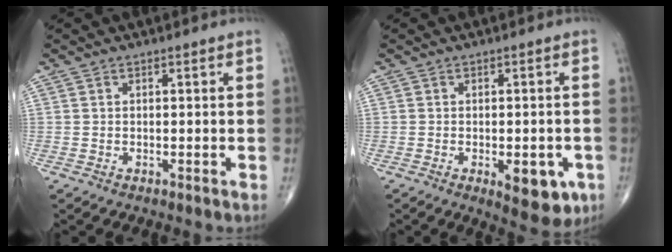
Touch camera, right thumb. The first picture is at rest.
{"total": 7.9, "force": [-2.8, 3.5, 6.5], "torque": [-0.065, -0.001, -0.026]}